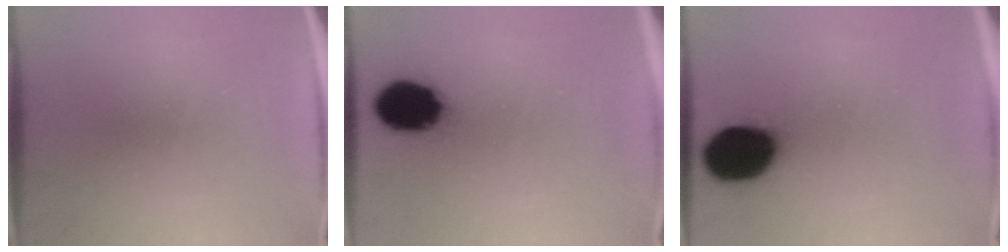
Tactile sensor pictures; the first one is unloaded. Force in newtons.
{"total": 14.0}
{"total": 17.9}